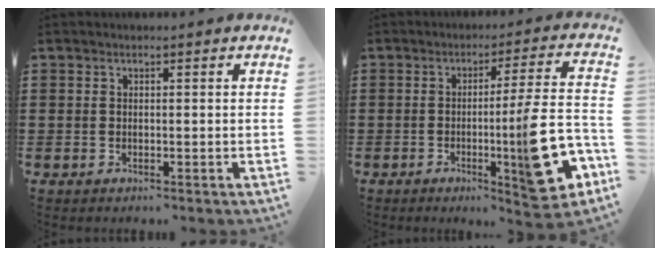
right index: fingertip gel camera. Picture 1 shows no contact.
{"total": 12.2, "force": [-3.2, 0.8, 11.8], "torque": [-0.170, -0.024, -0.056]}